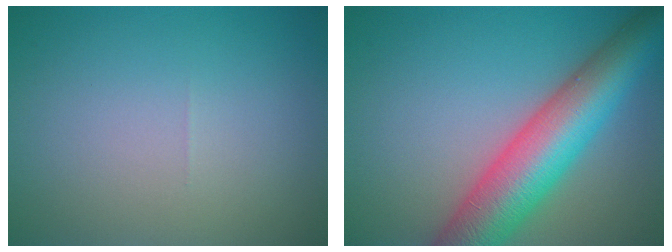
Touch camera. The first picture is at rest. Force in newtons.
{"total": 10.1, "press": 10.1, "slide": 0.3}